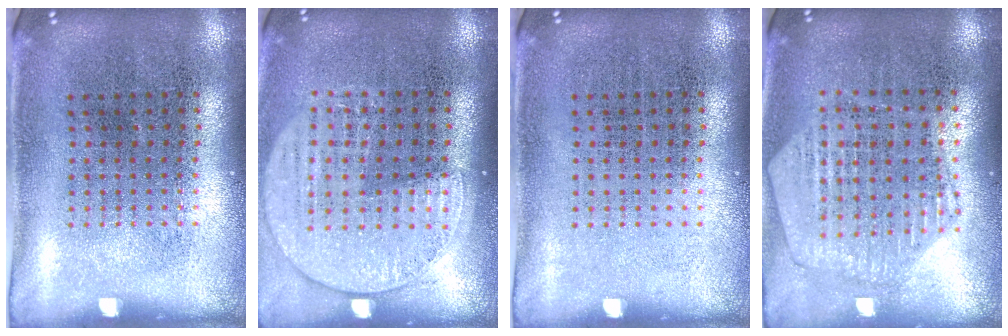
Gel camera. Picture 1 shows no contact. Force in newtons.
{"total": 1.5, "press": 1.3, "slide": 0.7}
{"total": 0.0}
{"total": 1.2, "press": 1.2, "slide": 0.1}